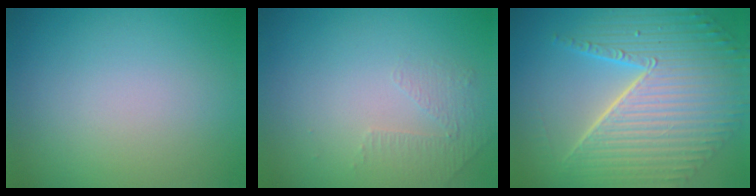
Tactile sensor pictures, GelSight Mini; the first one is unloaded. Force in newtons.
{"total": 1.4, "press": 0.8, "slide": 1.1}
{"total": 11.1, "press": 7.2, "slide": 8.4}